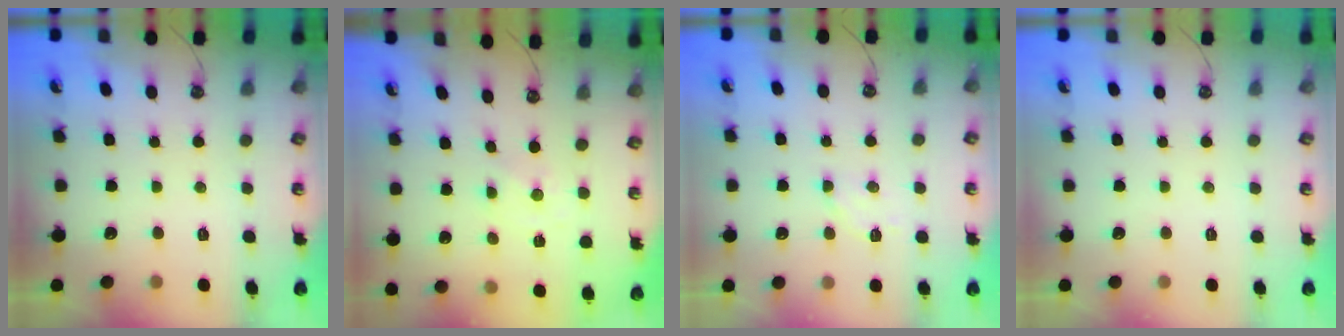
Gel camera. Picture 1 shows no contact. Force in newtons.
{"total": 0.0}
{"total": 4.9, "press": 4.8, "slide": 0.7}
{"total": 0.0}